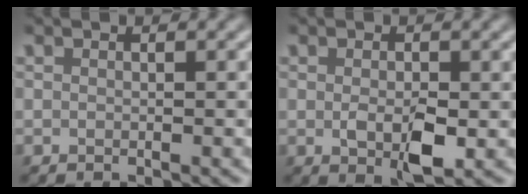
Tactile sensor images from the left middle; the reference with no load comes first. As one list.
[{"total": 3.2, "force": [-0.4, 1.6, 2.7], "torque": [-0.051, -0.006, -0.005]}]